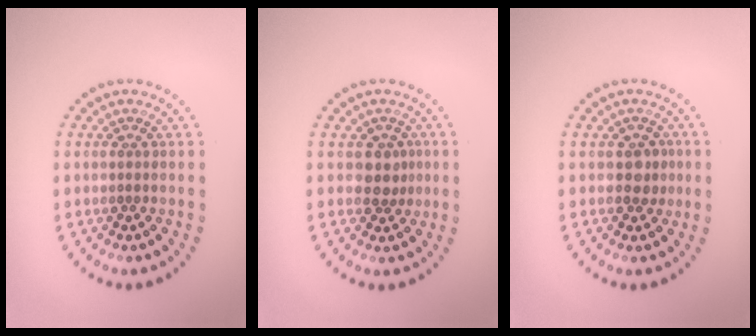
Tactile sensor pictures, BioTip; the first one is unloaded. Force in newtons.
{"total": 2.0, "press": 1.8, "slide": 0.9}
{"total": 1.7, "press": 1.6, "slide": 0.6}